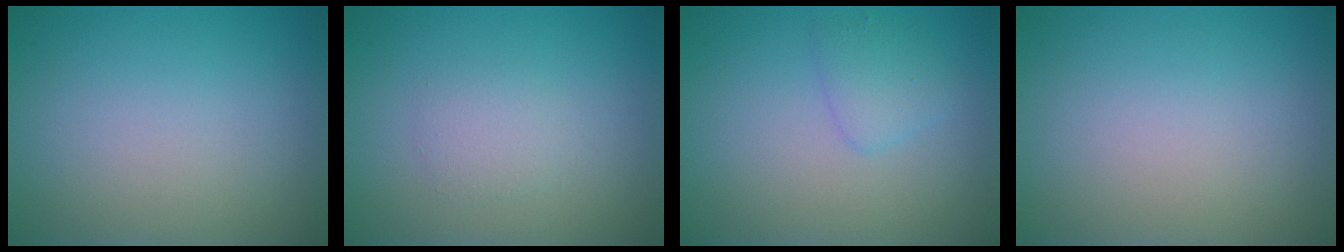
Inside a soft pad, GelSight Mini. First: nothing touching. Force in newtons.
{"total": 1.5, "press": 1.5, "slide": 0.1}
{"total": 1.7, "press": 1.7, "slide": 0.2}
{"total": 0.0}